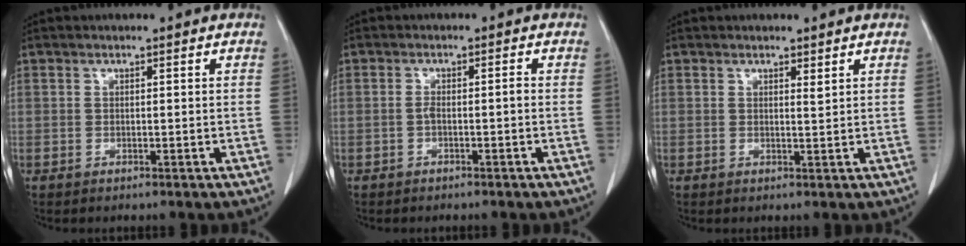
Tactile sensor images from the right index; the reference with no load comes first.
{"total": 1.7, "force": [-0.5, 0.3, 1.5], "torque": [-0.026, 0.002, -0.009]}
{"total": 0.8, "force": [0.6, 0.1, 0.5], "torque": [-0.012, -0.007, 0.011]}